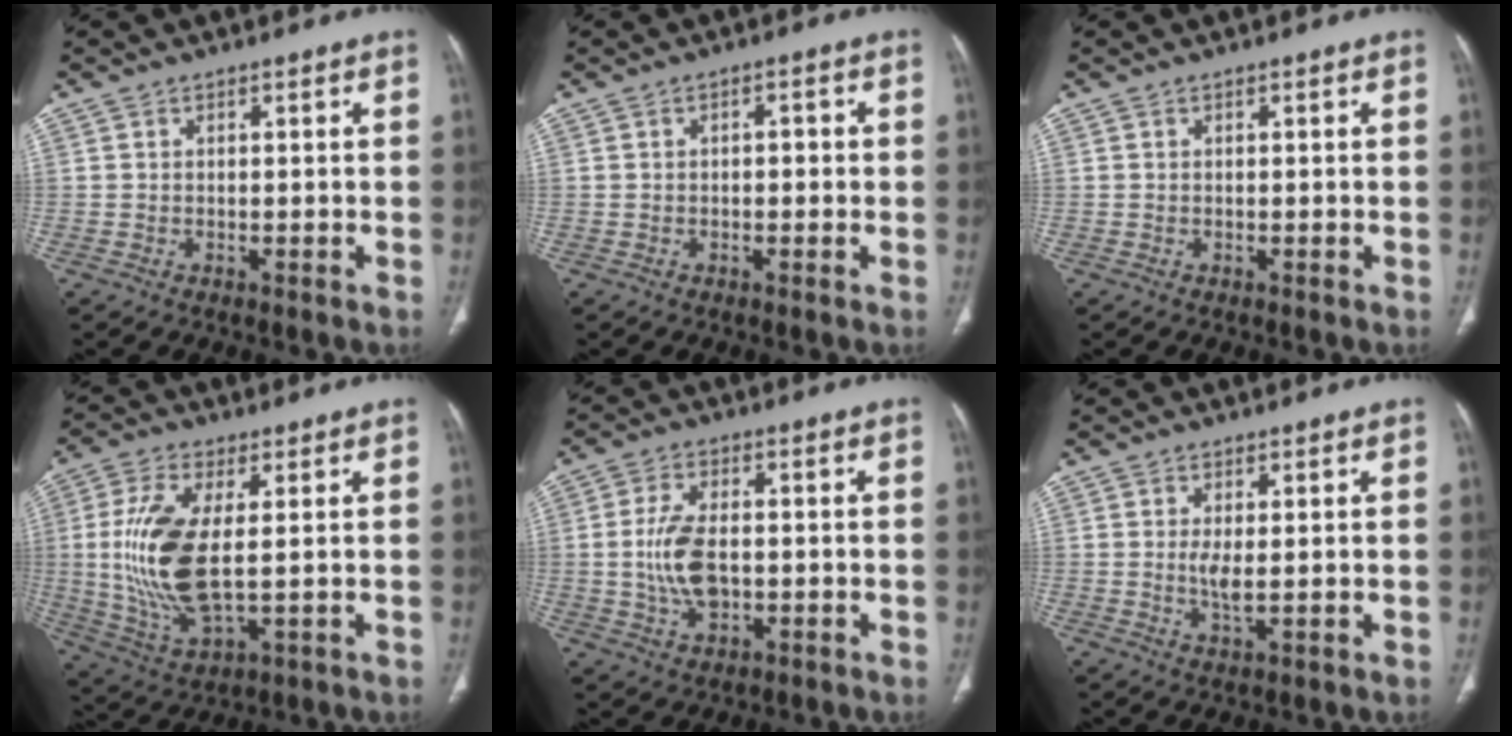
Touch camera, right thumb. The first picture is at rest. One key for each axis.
{"total": 2.2, "fx": 0.0, "fy": 1.2, "fz": 1.9, "tx": -0.020, "ty": 0.006, "tz": -0.004}
{"total": 0.0}
{"total": 15.0, "fx": 0.9, "fy": 6.3, "fz": 13.6, "tx": -0.298, "ty": -0.014, "tz": 0.027}
{"total": 8.6, "fx": -0.5, "fy": 4.8, "fz": 7.2, "tx": -0.145, "ty": 0.002, "tz": -0.007}
{"total": 3.3, "fx": 0.2, "fy": 1.0, "fz": 3.1, "tx": -0.070, "ty": -0.012, "tz": 0.007}